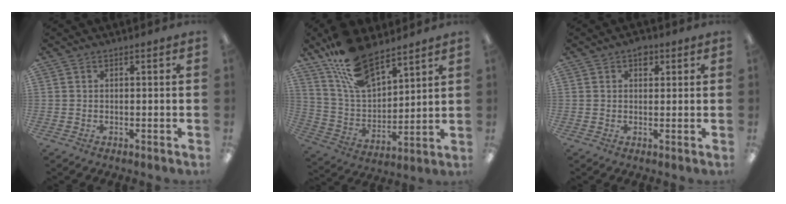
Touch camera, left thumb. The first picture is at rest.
{"total": 16.1, "force": [11.9, 7.1, 8.2], "torque": [-0.172, -0.059, 0.222]}
{"total": 3.0, "force": [1.6, 2.0, 1.6], "torque": [-0.009, -0.005, 0.022]}